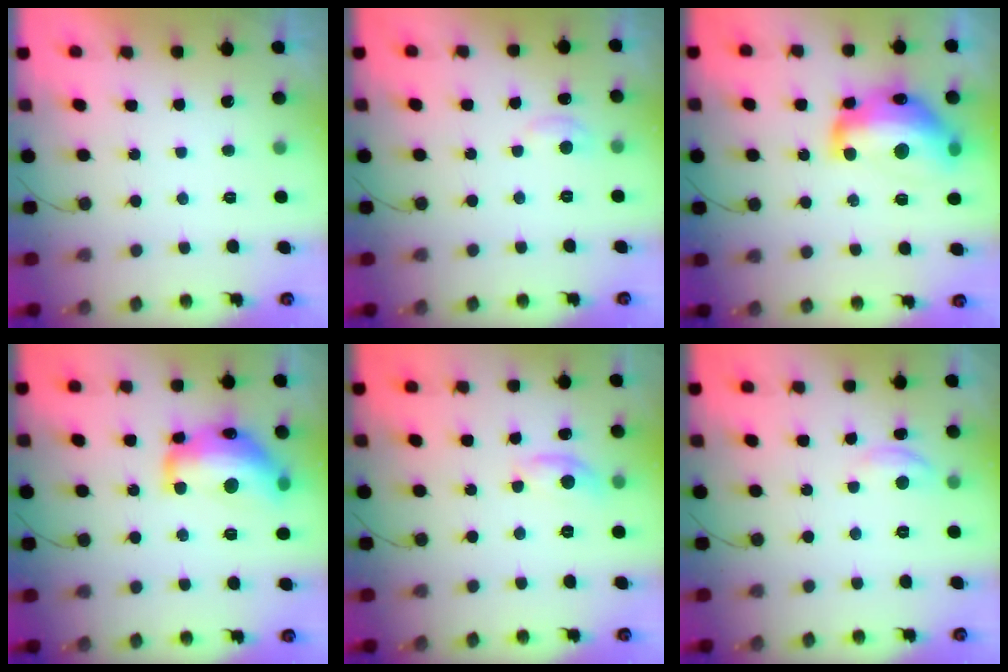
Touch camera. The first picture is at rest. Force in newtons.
{"total": 5.9, "press": 5.8, "slide": 0.8}
{"total": 18.7, "press": 18.6, "slide": 1.7}
{"total": 18.4, "press": 18.4, "slide": 0.6}
{"total": 6.3, "press": 6.3, "slide": 0.4}
{"total": 4.3, "press": 4.3, "slide": 0.3}